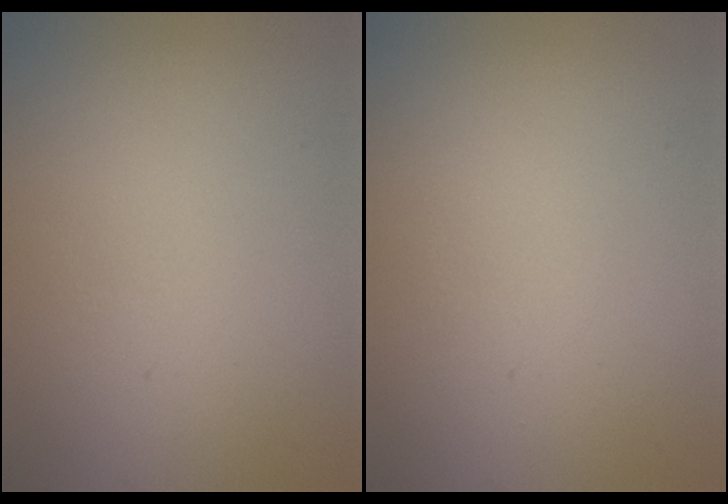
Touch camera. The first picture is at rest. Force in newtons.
{"total": 0.6, "press": 0.6, "slide": 0.0}